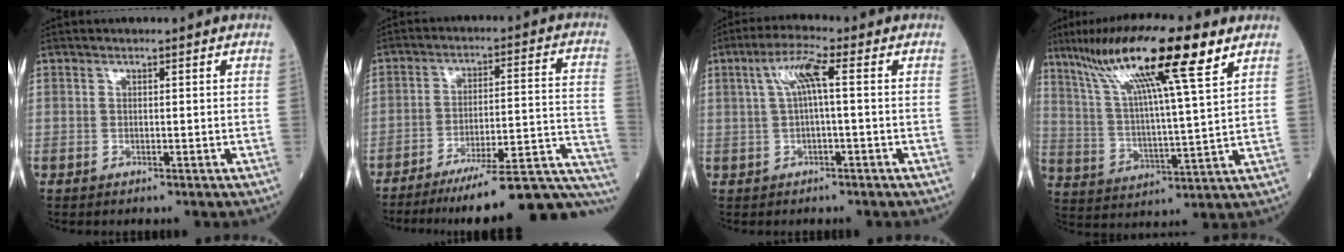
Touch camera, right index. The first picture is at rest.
{"total": 23.2, "force": [-19.7, 0.8, 12.3], "torque": [-0.085, 0.014, -0.268]}
{"total": 5.1, "force": [0.9, 0.4, 5.0], "torque": [-0.099, 0.020, 0.021]}
{"total": 18.0, "force": [11.0, 0.7, 14.2], "torque": [-0.261, 0.032, 0.190]}